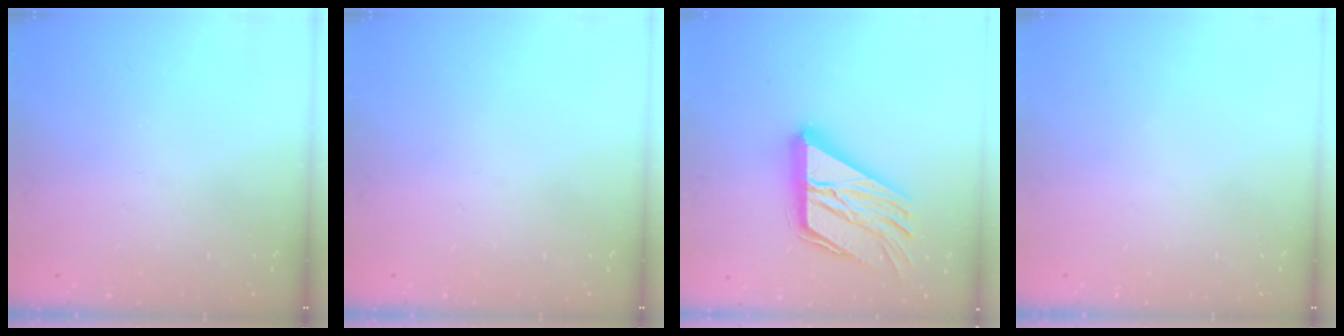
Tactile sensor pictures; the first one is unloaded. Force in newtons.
{"total": 0.0}
{"total": 23.5, "press": 23.3, "slide": 2.3}
{"total": 0.0}